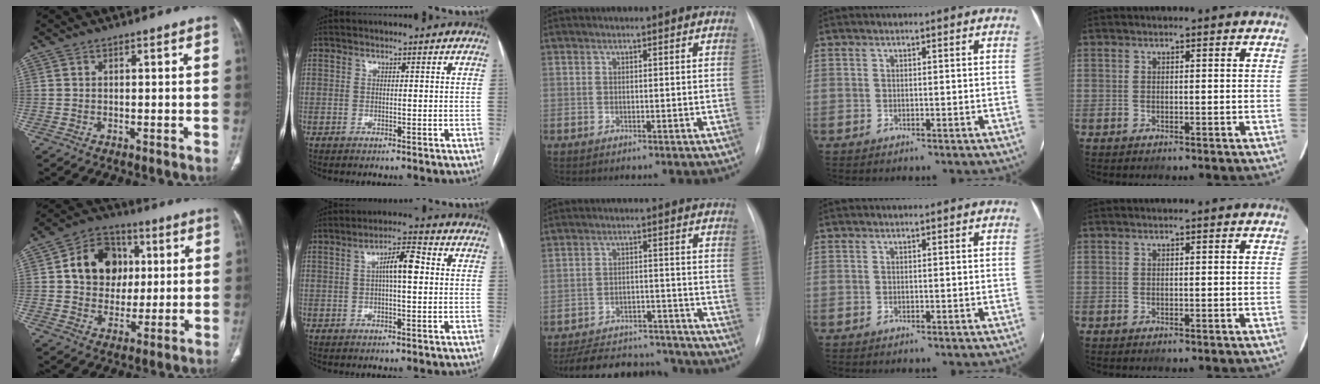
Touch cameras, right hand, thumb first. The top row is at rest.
{"thumb": {"total": 13.7, "force": [2.9, 11.2, 7.3], "torque": [-0.081, 0.006, 0.047]}, "index": {"total": 5.8, "force": [0.7, 1.2, 5.6], "torque": [-0.097, 0.019, 0.010]}, "middle": {"total": 18.4, "force": [-16.7, 5.5, 5.2], "torque": [-0.111, 0.008, -0.229]}}